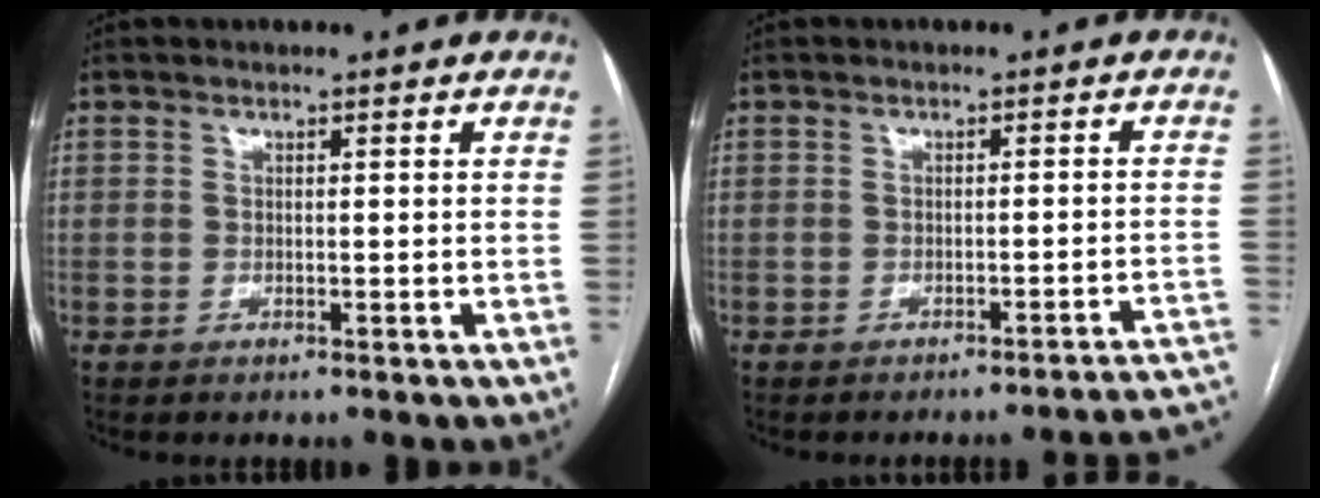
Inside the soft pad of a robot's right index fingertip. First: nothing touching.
{"total": 11.4, "force": [-11.2, -0.9, 2.3], "torque": [0.015, 0.001, -0.121]}